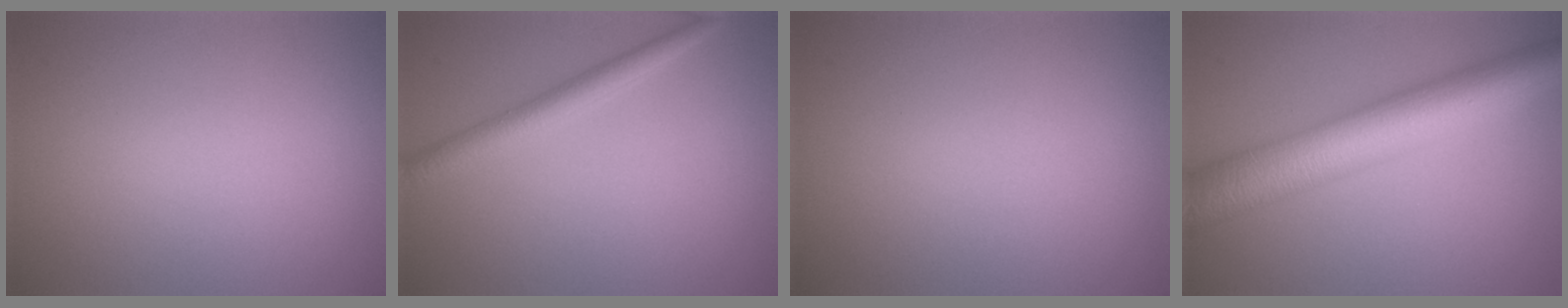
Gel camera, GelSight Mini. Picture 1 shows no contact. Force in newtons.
{"total": 2.7, "press": 2.7, "slide": 0.2}
{"total": 0.0}
{"total": 9.5, "press": 9.5, "slide": 0.1}